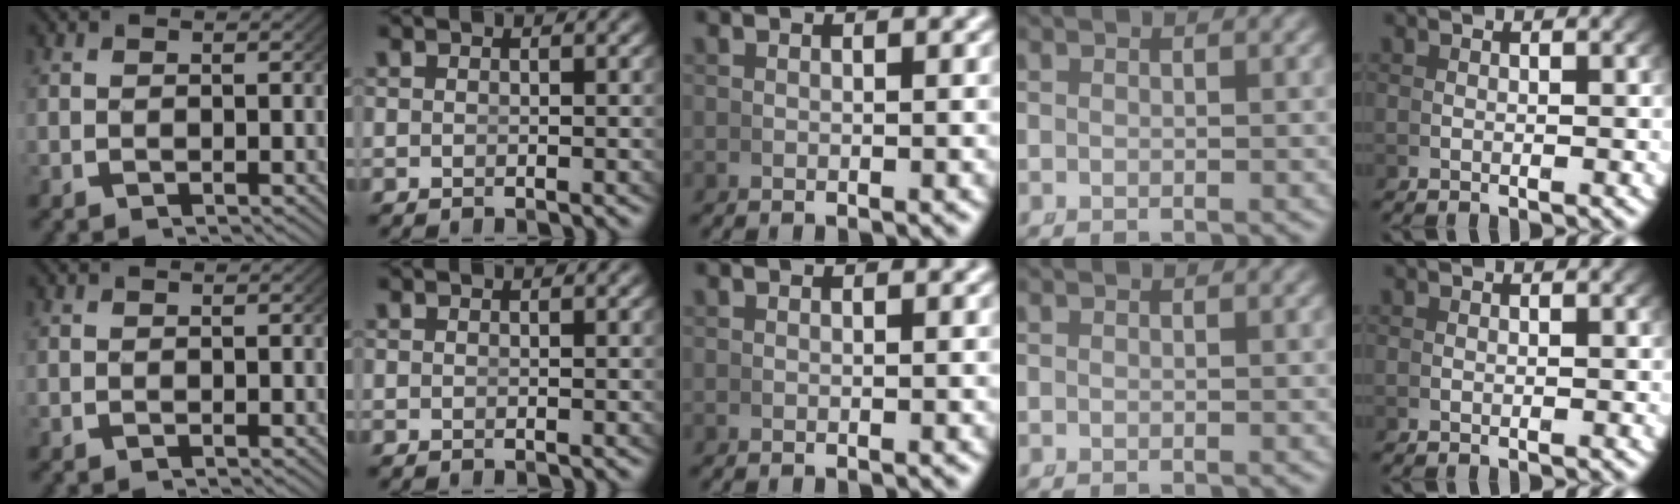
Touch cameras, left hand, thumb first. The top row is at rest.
{}